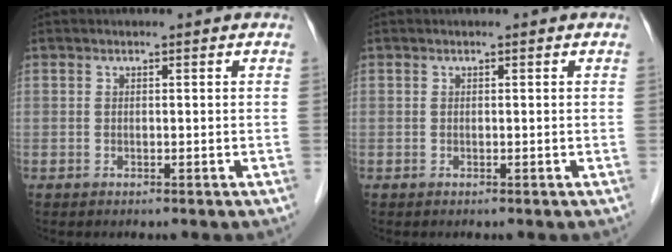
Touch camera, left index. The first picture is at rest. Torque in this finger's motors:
{"motor_torque": [0.02, 0.01, 0.00, 0.00]}